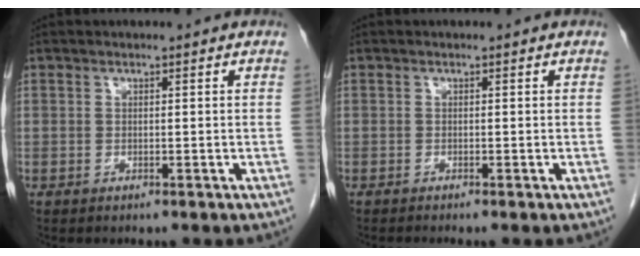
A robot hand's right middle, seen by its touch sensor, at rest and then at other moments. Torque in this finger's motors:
{"motor_torque": [0.68, -0.23, 0.13, 0.05]}